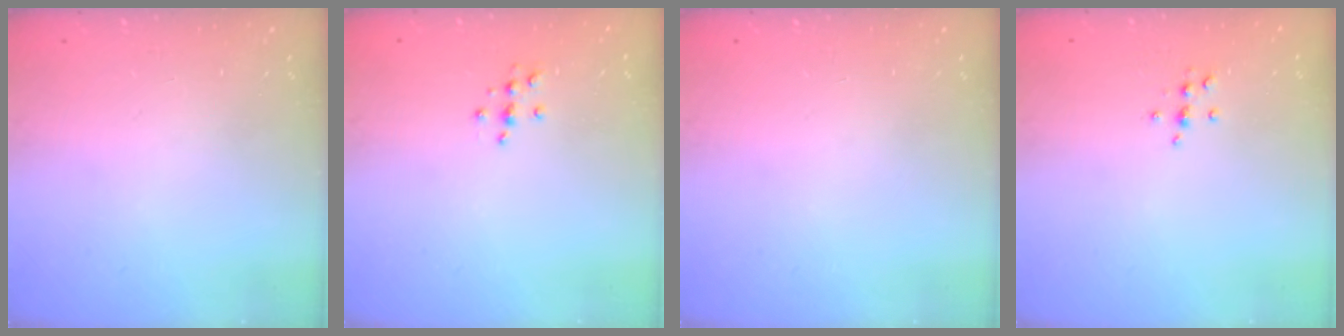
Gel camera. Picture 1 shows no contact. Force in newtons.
{"total": 4.6, "press": 4.5, "slide": 0.6}
{"total": 0.0}
{"total": 5.4, "press": 5.1, "slide": 1.7}